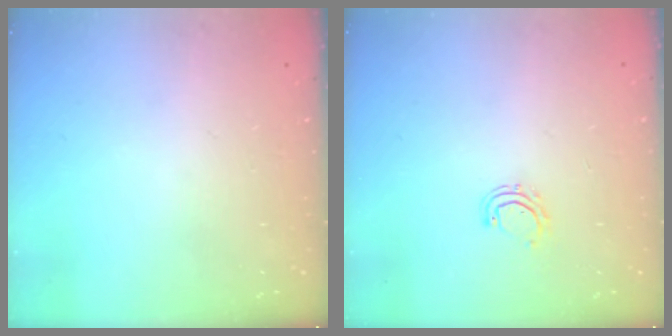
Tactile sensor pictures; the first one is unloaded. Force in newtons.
{"total": 4.4, "press": 4.2, "slide": 1.0}